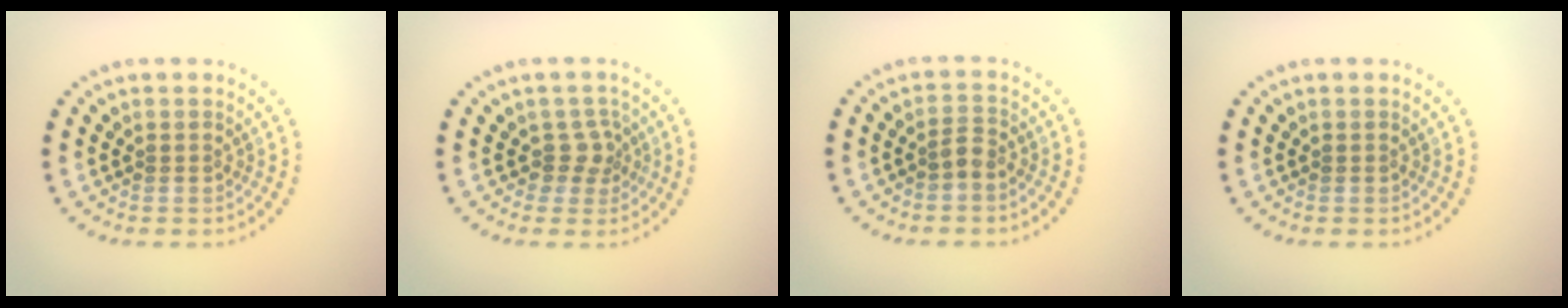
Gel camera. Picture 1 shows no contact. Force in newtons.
{"total": 2.0, "press": 1.4, "slide": 1.4}
{"total": 1.4, "press": 1.1, "slide": 0.9}
{"total": 0.0}